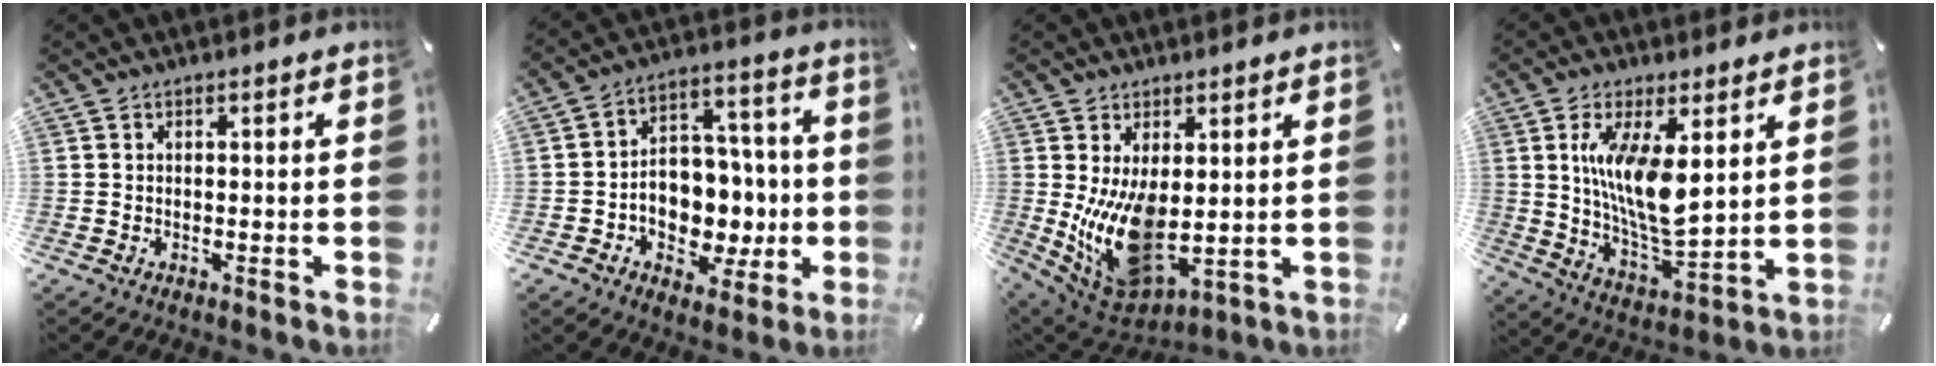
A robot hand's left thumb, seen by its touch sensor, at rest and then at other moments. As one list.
[{"total": 11.0, "force": [-2.2, 9.2, 5.7], "torque": [-0.073, 0.007, -0.030]}, {"total": 14.3, "force": [0.9, 8.3, 11.6], "torque": [-0.238, -0.027, 0.028]}, {"total": 13.4, "force": [4.3, 5.2, 11.6], "torque": [-0.231, -0.029, 0.070]}]